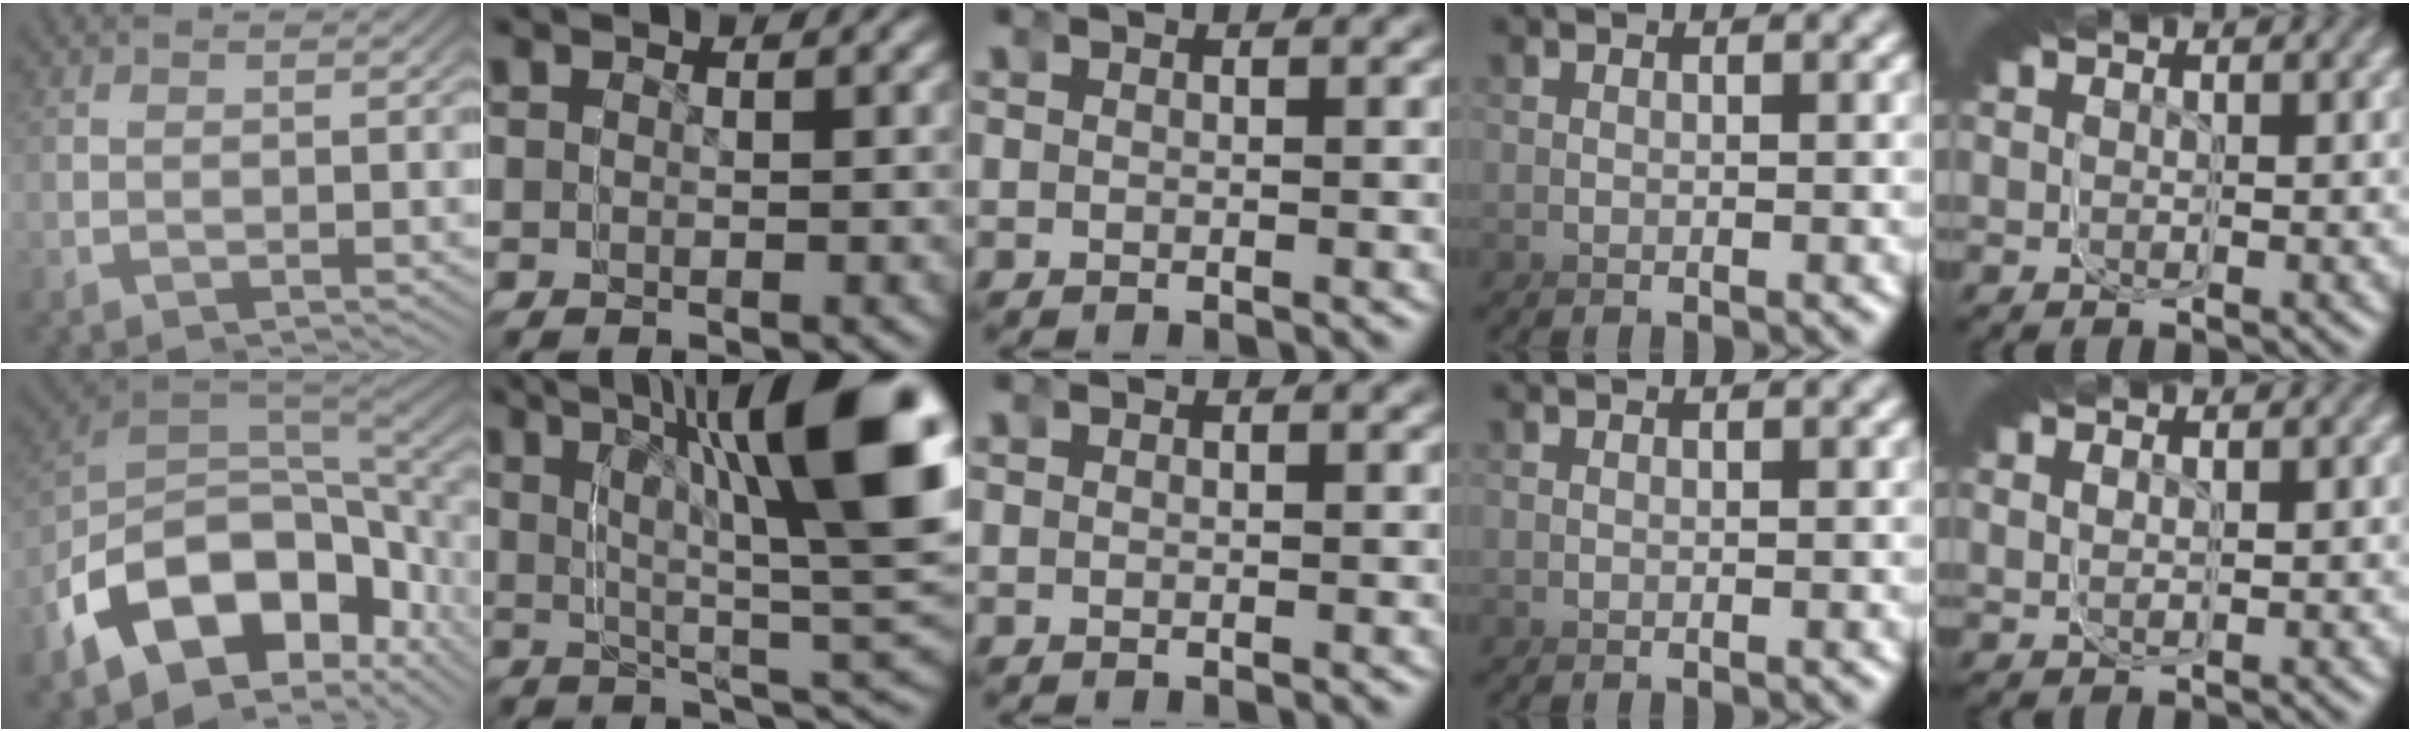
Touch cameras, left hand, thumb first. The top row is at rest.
{"thumb": {"total": 16.6, "force": [-0.8, 9.8, 13.4], "torque": [-0.243, -0.011, -0.009]}, "index": {"total": 12.8, "force": [5.1, 3.3, 11.3], "torque": [-0.149, 0.038, 0.064]}, "little": {"total": 1.2, "force": [0.6, 0.6, 0.8], "torque": [-0.019, 0.015, 0.001]}}